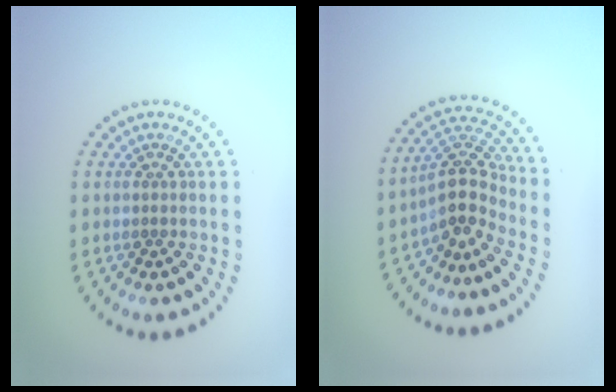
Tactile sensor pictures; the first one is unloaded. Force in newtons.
{"total": 3.8, "press": 2.9, "slide": 2.4}